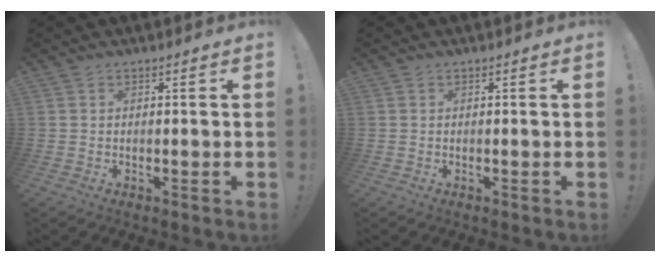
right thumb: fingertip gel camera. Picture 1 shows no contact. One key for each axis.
{"total": 0.0}